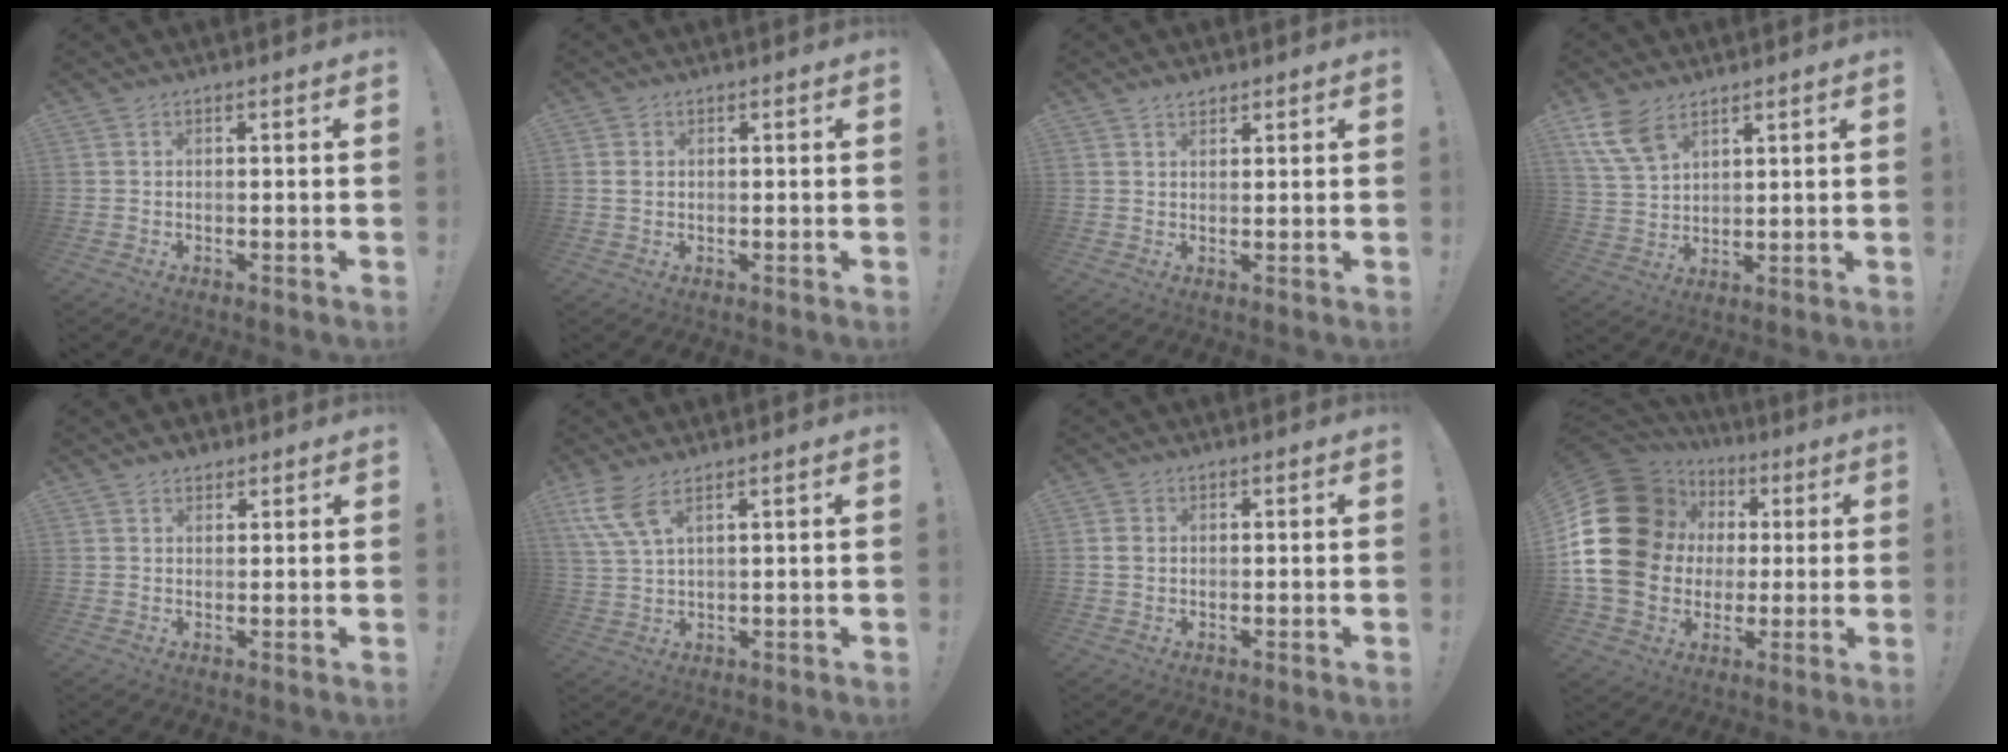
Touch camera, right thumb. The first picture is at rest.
{"total": 1.6, "force": [0.4, 1.3, 0.7], "torque": [-0.010, 0.002, 0.007]}
{"total": 2.3, "force": [1.9, 1.2, 0.7], "torque": [-0.005, -0.012, 0.034]}
{"total": 9.5, "force": [6.1, 5.1, 5.2], "torque": [-0.106, -0.025, 0.118]}
{"total": 2.5, "force": [1.9, 1.7, 0.3], "torque": [-0.001, -0.009, 0.034]}
{"total": 7.7, "force": [4.6, 2.3, 5.8], "torque": [-0.124, -0.017, 0.089]}
{"total": 2.0, "force": [0.4, 1.7, 0.9], "torque": [-0.013, 0.003, 0.007]}
{"total": 24.6, "force": [2.7, 20.1, 13.8], "torque": [-0.243, -0.011, 0.093]}